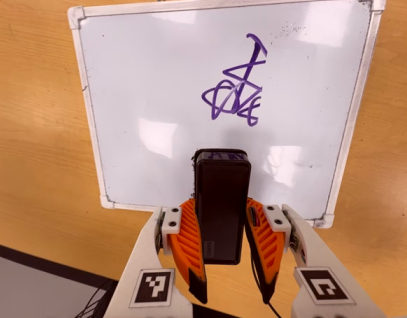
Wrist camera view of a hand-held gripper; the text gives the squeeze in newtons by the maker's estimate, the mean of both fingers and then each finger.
{"total": 8.9, "left": 6.6, "right": 11.3}